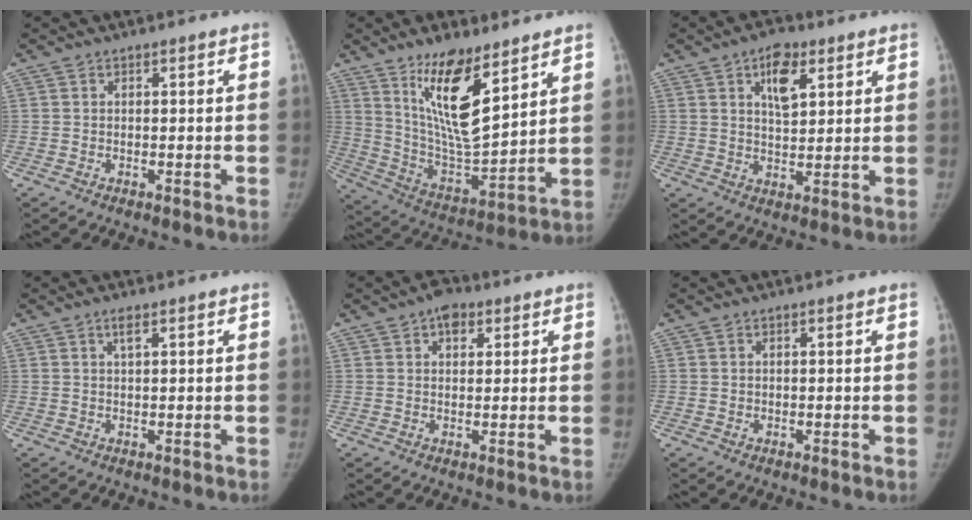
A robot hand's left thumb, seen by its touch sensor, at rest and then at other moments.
{"total": 16.8, "force": [9.5, 5.6, 12.6], "torque": [-0.198, -0.067, 0.186]}
{"total": 7.5, "force": [3.3, 3.9, 5.4], "torque": [-0.064, -0.015, 0.052]}
{"total": 1.7, "force": [0.7, 0.6, 1.4], "torque": [-0.023, 0.000, 0.013]}
{"total": 4.5, "force": [2.1, 2.9, 2.6], "torque": [-0.018, 0.000, 0.026]}
{"total": 0.6, "force": [0.0, 0.6, 0.1], "torque": [0.002, 0.002, 0.001]}